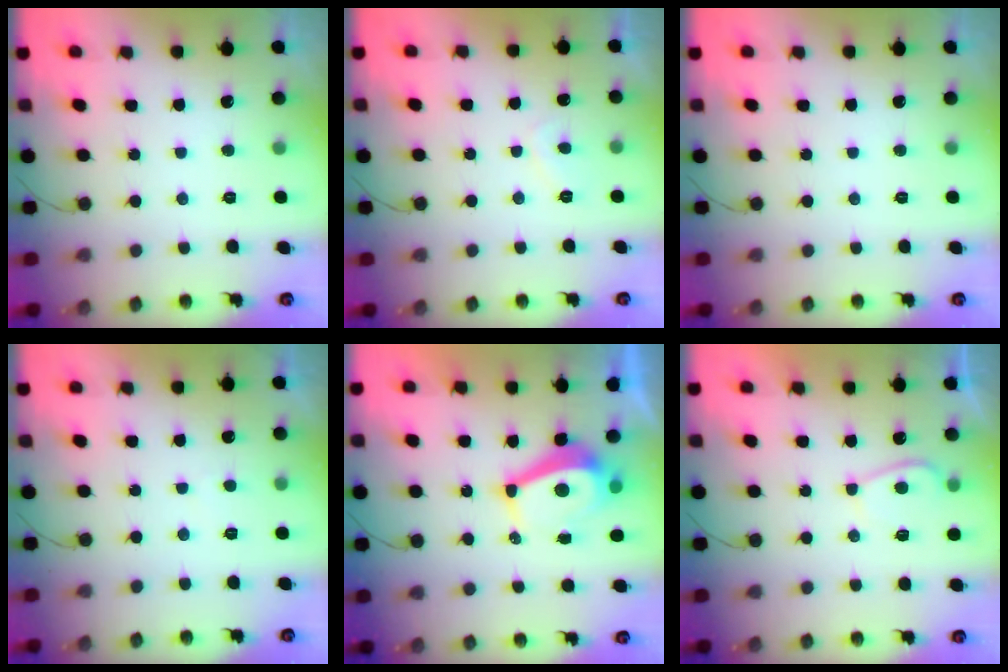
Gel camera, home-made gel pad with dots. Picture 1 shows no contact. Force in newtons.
{"total": 2.3, "press": 2.1, "slide": 0.8}
{"total": 0.0}
{"total": 1.3, "press": 1.2, "slide": 0.5}
{"total": 6.8, "press": 6.7, "slide": 0.8}
{"total": 3.5, "press": 3.4, "slide": 0.8}